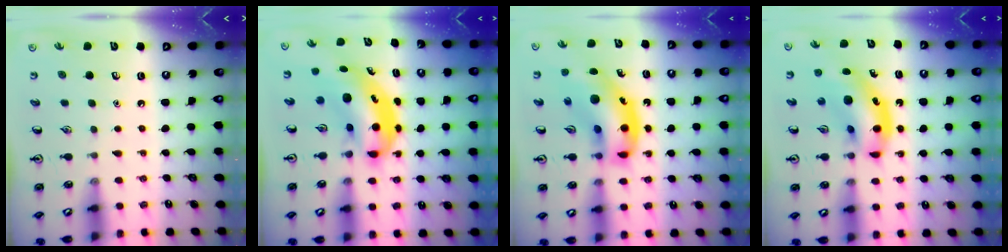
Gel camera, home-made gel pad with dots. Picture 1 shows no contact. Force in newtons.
{"total": 7.7, "press": 7.5, "slide": 2.0}
{"total": 16.7, "press": 16.2, "slide": 4.4}
{"total": 12.4, "press": 11.8, "slide": 3.6}